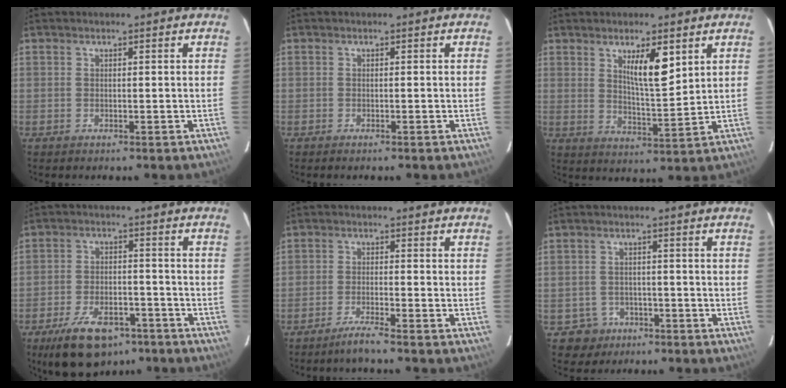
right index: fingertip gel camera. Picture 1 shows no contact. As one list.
[{"total": 0.7, "force": [-0.5, 0.0, 0.4], "torque": [-0.009, -0.002, -0.008]}, {"total": 7.1, "force": [3.4, 1.3, 6.1], "torque": [-0.104, -0.010, 0.062]}, {"total": 11.2, "force": [-7.7, 5.1, 6.2], "torque": [-0.115, -0.007, -0.125]}, {"total": 3.6, "force": [-2.9, -0.7, 2.1], "torque": [-0.045, -0.009, -0.060]}, {"total": 4.0, "force": [-1.9, 3.5, -0.5], "torque": [0.011, 0.014, -0.027]}]